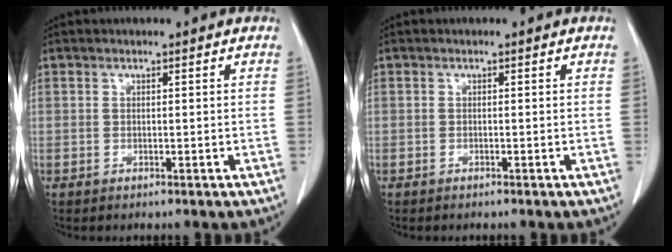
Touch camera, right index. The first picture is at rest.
{"total": 0.0}